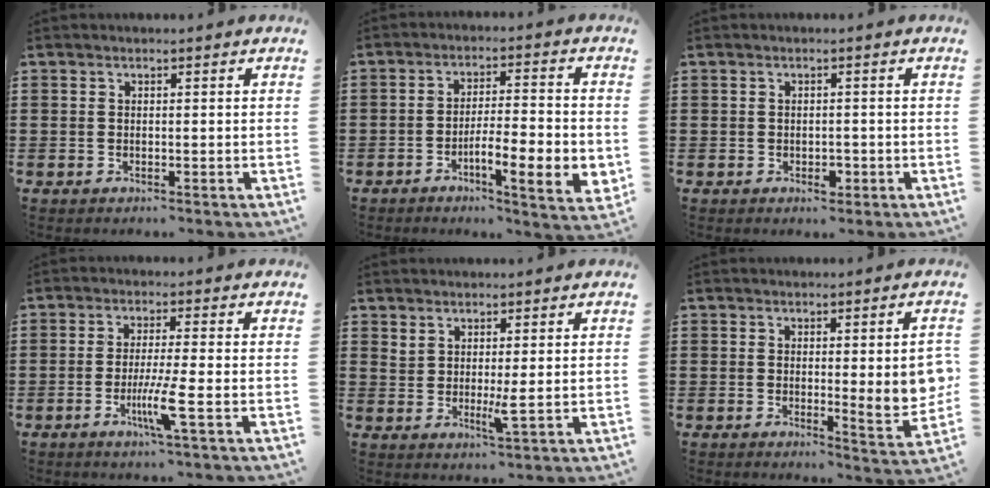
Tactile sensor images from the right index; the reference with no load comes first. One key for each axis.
{"total": 8.2, "fx": -3.1, "fy": 1.6, "fz": 7.4, "tx": -0.120, "ty": -0.006, "tz": -0.055}
{"total": 1.9, "fx": -0.6, "fy": 1.1, "fz": 1.4, "tx": -0.026, "ty": 0.000, "tz": -0.012}
{"total": 6.0, "fx": -2.1, "fy": -0.2, "fz": 5.7, "tx": -0.108, "ty": -0.022, "tz": -0.039}
{"total": 3.2, "fx": 1.0, "fy": 0.2, "fz": 3.0, "tx": -0.057, "ty": -0.007, "tz": 0.018}
{"total": 6.0, "fx": 0.4, "fy": 1.1, "fz": 5.9, "tx": -0.079, "ty": -0.015, "tz": 0.005}